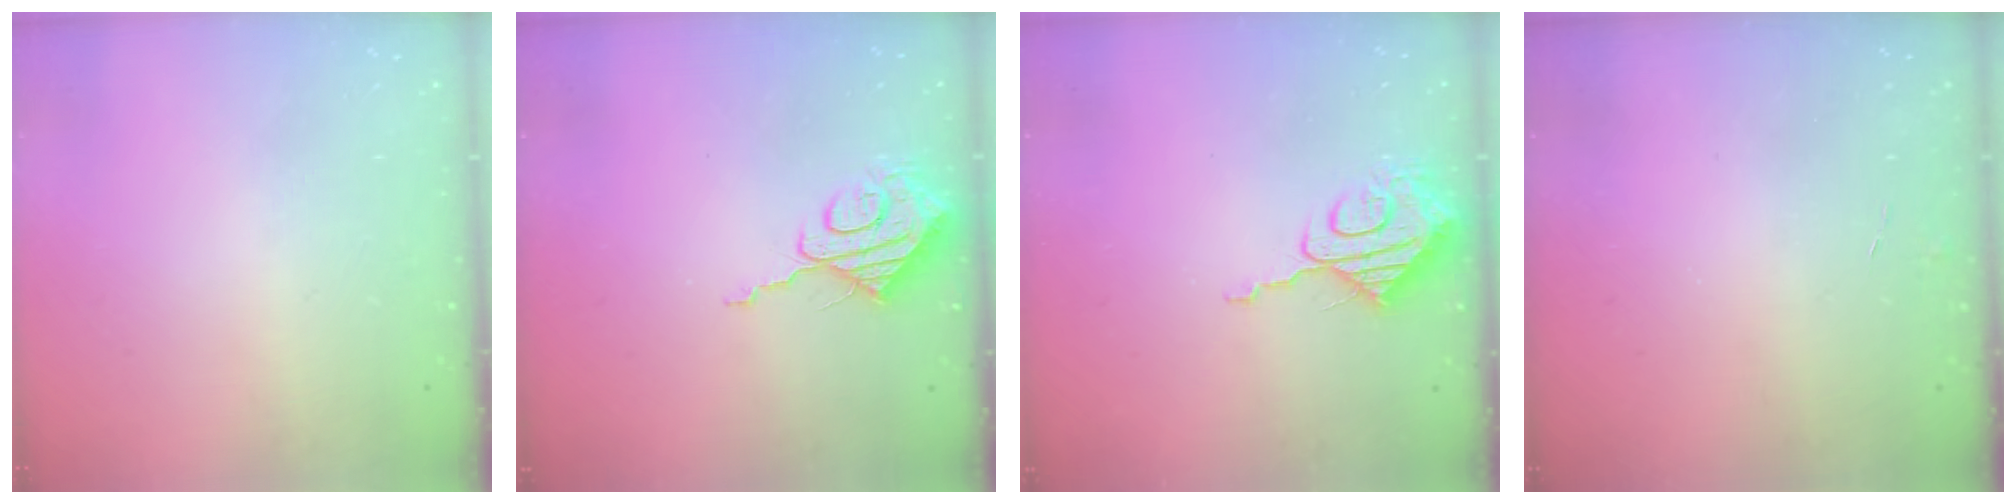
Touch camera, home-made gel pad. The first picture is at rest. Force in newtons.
{"total": 9.6, "press": 9.6, "slide": 0.6}
{"total": 9.7, "press": 9.7, "slide": 0.2}
{"total": 2.9, "press": 2.9, "slide": 0.3}